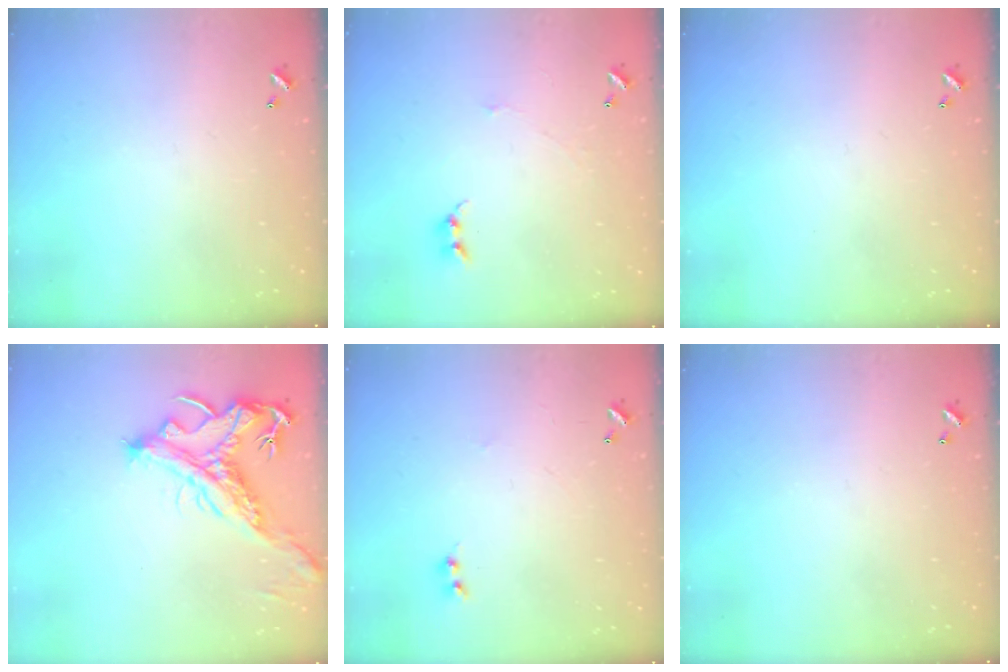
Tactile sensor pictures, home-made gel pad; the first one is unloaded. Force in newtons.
{"total": 1.3, "press": 1.2, "slide": 0.3}
{"total": 0.0}
{"total": 2.1, "press": 1.7, "slide": 1.2}
{"total": 1.5, "press": 1.4, "slide": 0.3}
{"total": 0.0}